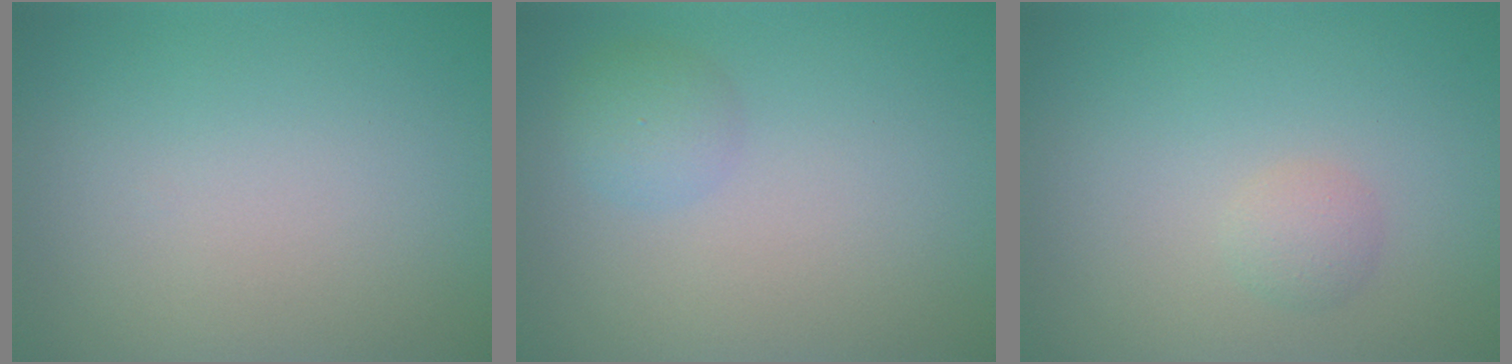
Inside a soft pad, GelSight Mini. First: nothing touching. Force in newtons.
{"total": 1.9, "press": 1.9, "slide": 0.1}
{"total": 1.3, "press": 1.3, "slide": 0.0}